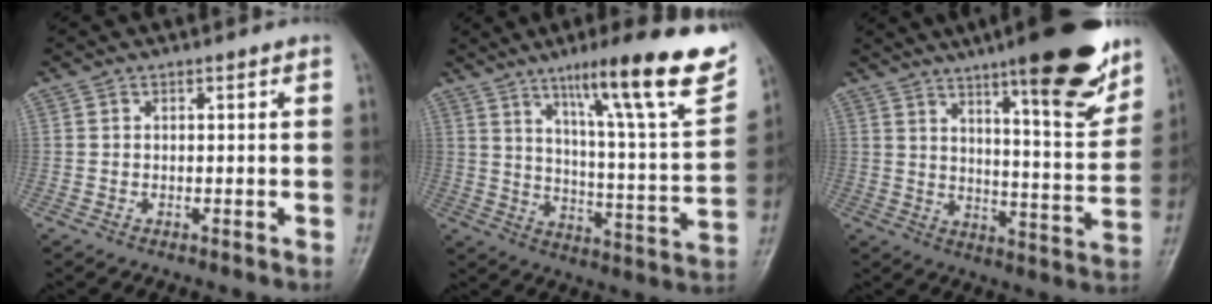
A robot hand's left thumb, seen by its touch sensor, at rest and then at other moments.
{"total": 23.2, "force": [13.7, 3.2, 18.5], "torque": [-0.244, -0.049, 0.205]}
{"total": 19.0, "force": [12.3, 4.0, 14.0], "torque": [-0.159, -0.067, 0.178]}